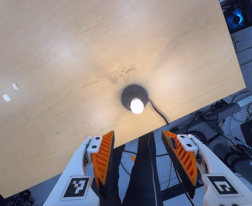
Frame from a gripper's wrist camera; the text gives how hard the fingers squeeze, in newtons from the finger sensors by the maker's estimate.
{"total": 0.0}